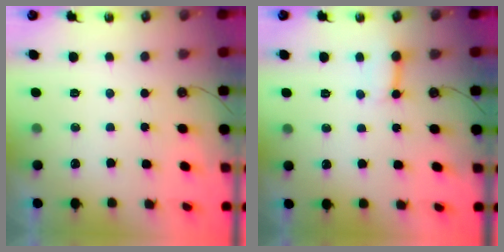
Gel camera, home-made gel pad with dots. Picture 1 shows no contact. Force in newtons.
{"total": 4.0, "press": 4.0, "slide": 0.4}